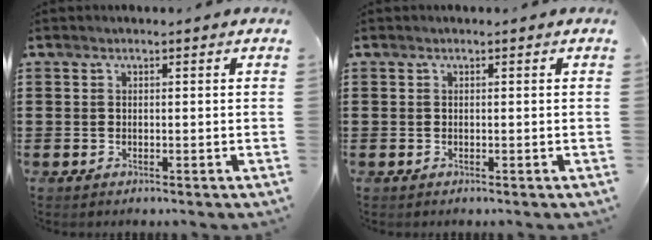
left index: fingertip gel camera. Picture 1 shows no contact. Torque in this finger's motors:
{"motor_torque": [0.00, 0.00, 0.00, 0.01]}